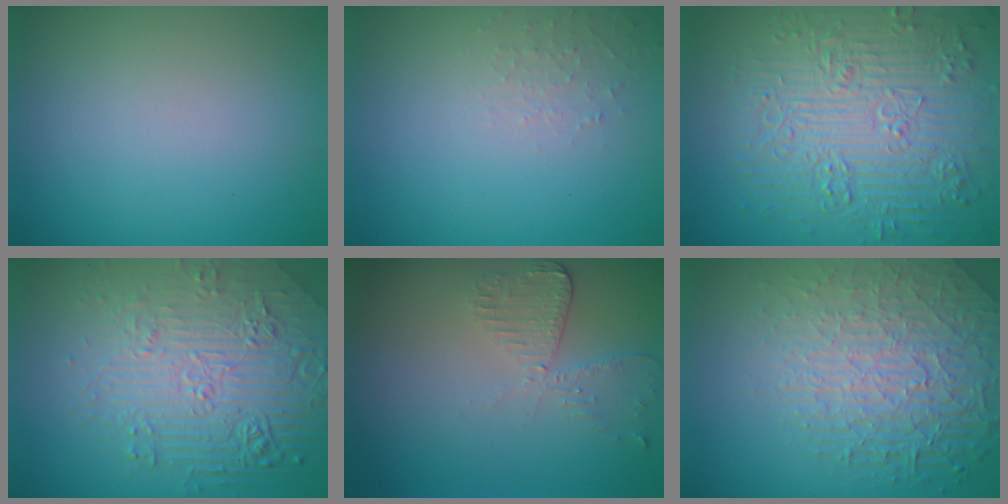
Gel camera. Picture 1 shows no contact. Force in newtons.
{"total": 1.3, "press": 1.3, "slide": 0.2}
{"total": 9.1, "press": 6.7, "slide": 6.1}
{"total": 8.5, "press": 5.9, "slide": 6.1}
{"total": 2.6, "press": 2.3, "slide": 1.2}
{"total": 8.4, "press": 5.7, "slide": 6.2}